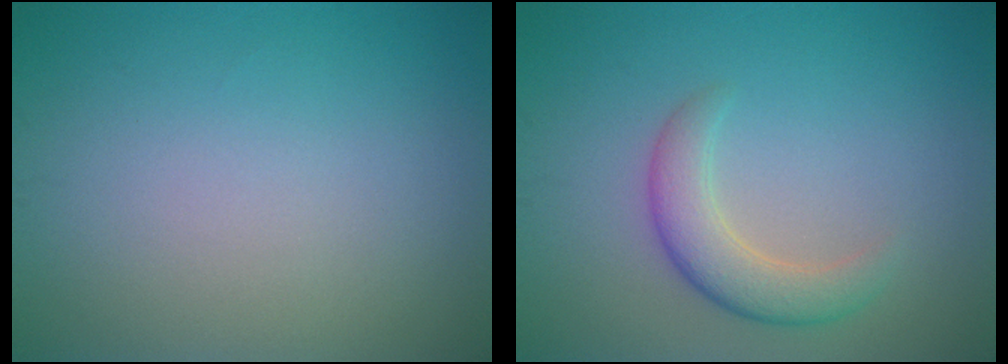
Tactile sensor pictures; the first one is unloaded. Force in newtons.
{"total": 3.5, "press": 3.5, "slide": 0.3}